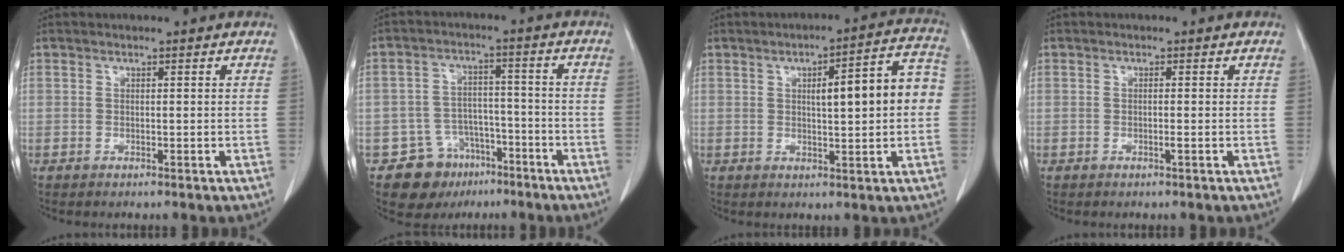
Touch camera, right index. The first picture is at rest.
{"total": 9.1, "force": [-5.6, 6.9, 1.9], "torque": [-0.025, 0.025, -0.079]}
{"total": 10.3, "force": [0.7, 1.9, 10.0], "torque": [-0.133, 0.033, 0.011]}
{"total": 0.7, "force": [-0.2, -0.1, 0.7], "torque": [-0.011, 0.000, -0.002]}